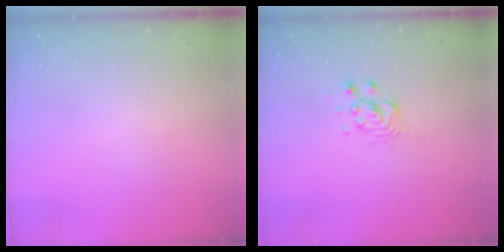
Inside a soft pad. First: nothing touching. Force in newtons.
{"total": 7.6, "press": 7.6, "slide": 0.5}